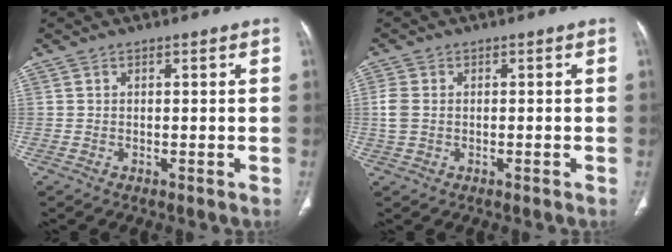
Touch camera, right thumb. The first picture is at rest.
{"total": 3.2, "force": [-0.3, 2.3, 2.1], "torque": [-0.064, 0.006, -0.007]}